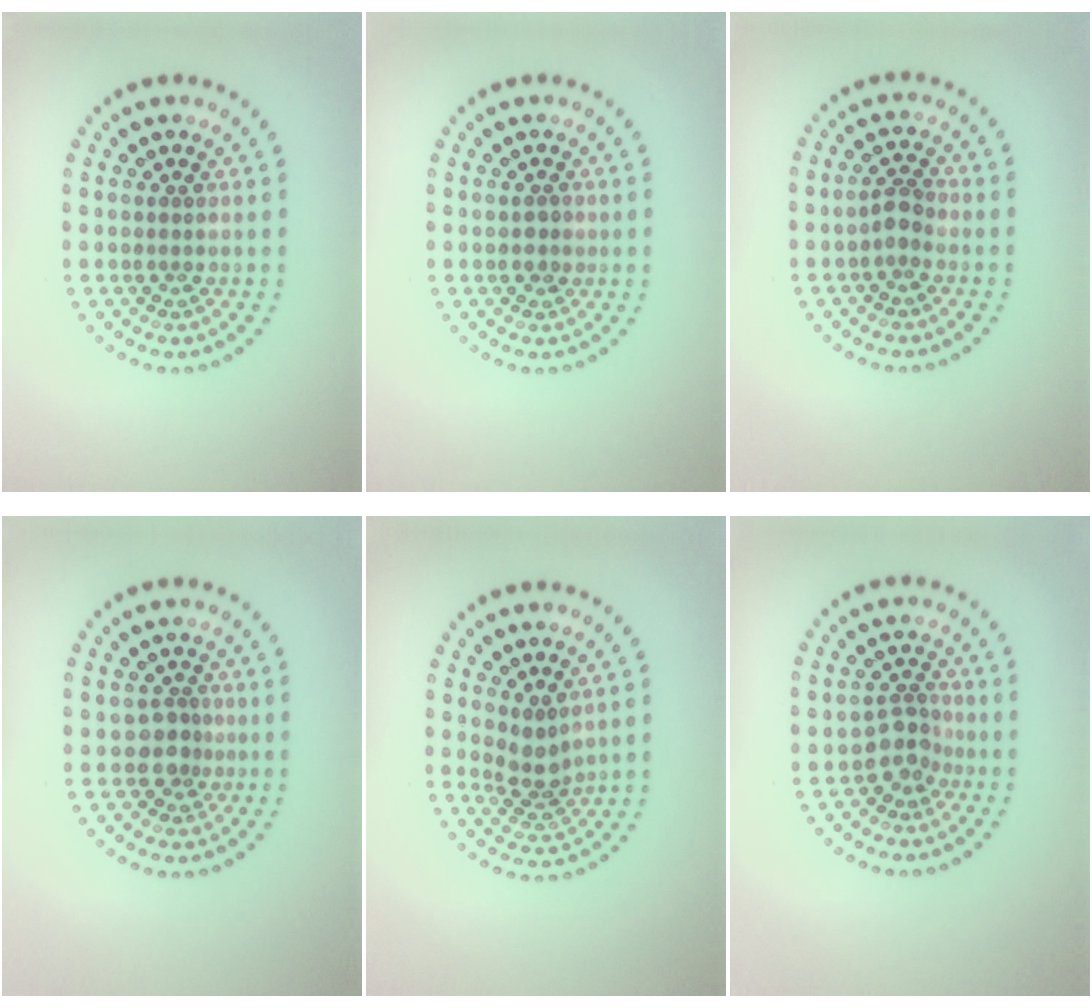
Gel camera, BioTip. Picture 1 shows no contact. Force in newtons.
{"total": 1.2, "press": 1.1, "slide": 0.4}
{"total": 1.6, "press": 1.4, "slide": 0.7}
{"total": 2.2, "press": 1.7, "slide": 1.3}
{"total": 2.6, "press": 2.0, "slide": 1.6}
{"total": 2.4, "press": 1.8, "slide": 1.5}